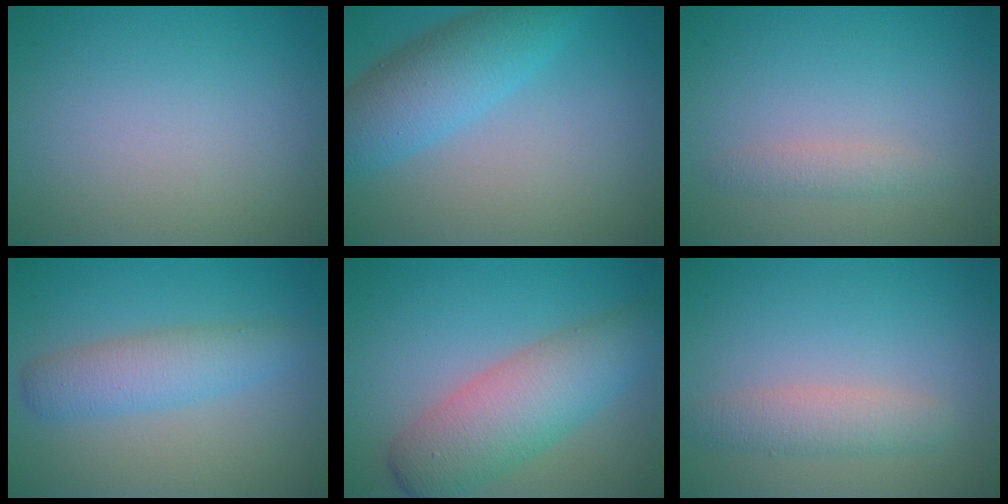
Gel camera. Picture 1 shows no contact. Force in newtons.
{"total": 5.9, "press": 5.9, "slide": 0.3}
{"total": 1.3, "press": 1.3, "slide": 0.0}
{"total": 3.7, "press": 3.7, "slide": 0.0}
{"total": 6.9, "press": 6.9, "slide": 0.3}
{"total": 2.6, "press": 2.6, "slide": 0.1}